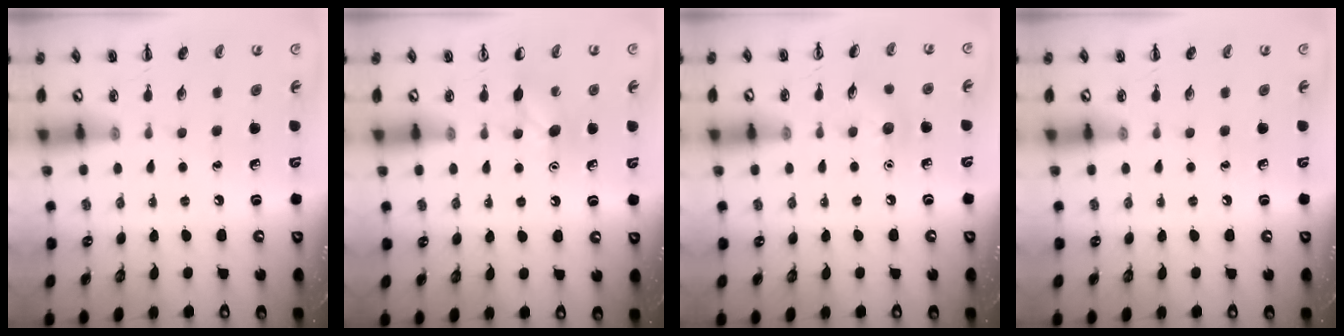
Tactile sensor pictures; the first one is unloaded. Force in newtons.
{"total": 6.2, "press": 5.9, "slide": 1.7}
{"total": 6.6, "press": 6.3, "slide": 1.8}
{"total": 0.0}